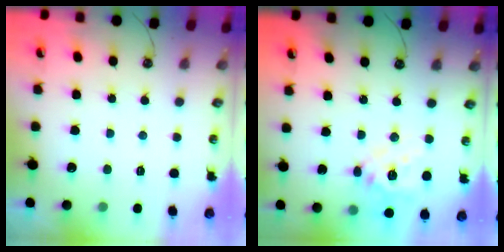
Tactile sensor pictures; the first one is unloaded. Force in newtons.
{"total": 16.5, "press": 16.2, "slide": 2.9}